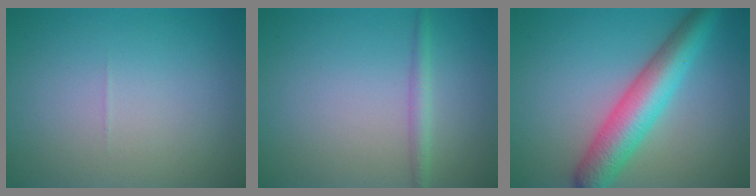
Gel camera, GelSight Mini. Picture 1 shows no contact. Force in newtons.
{"total": 1.6, "press": 1.6, "slide": 0.1}
{"total": 6.5, "press": 6.5, "slide": 0.2}